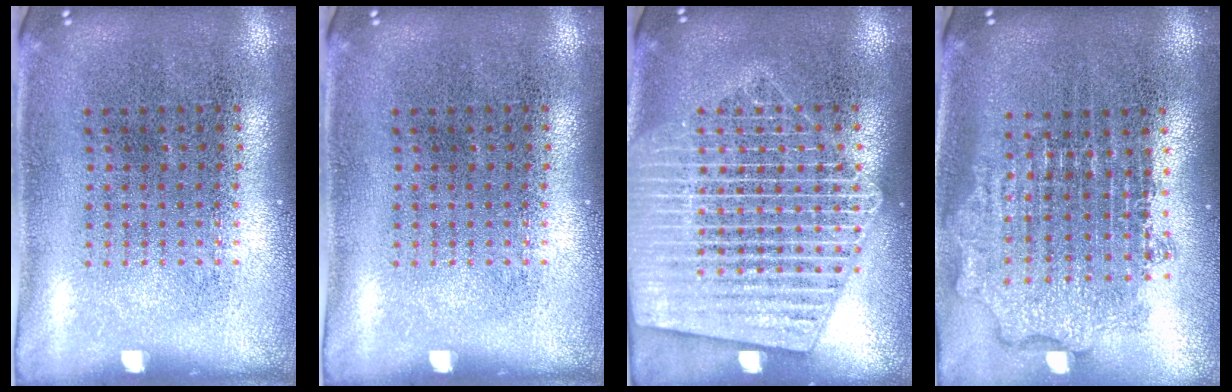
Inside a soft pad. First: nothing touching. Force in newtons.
{"total": 0.0}
{"total": 3.8, "press": 3.8, "slide": 0.4}
{"total": 1.9, "press": 1.5, "slide": 1.2}